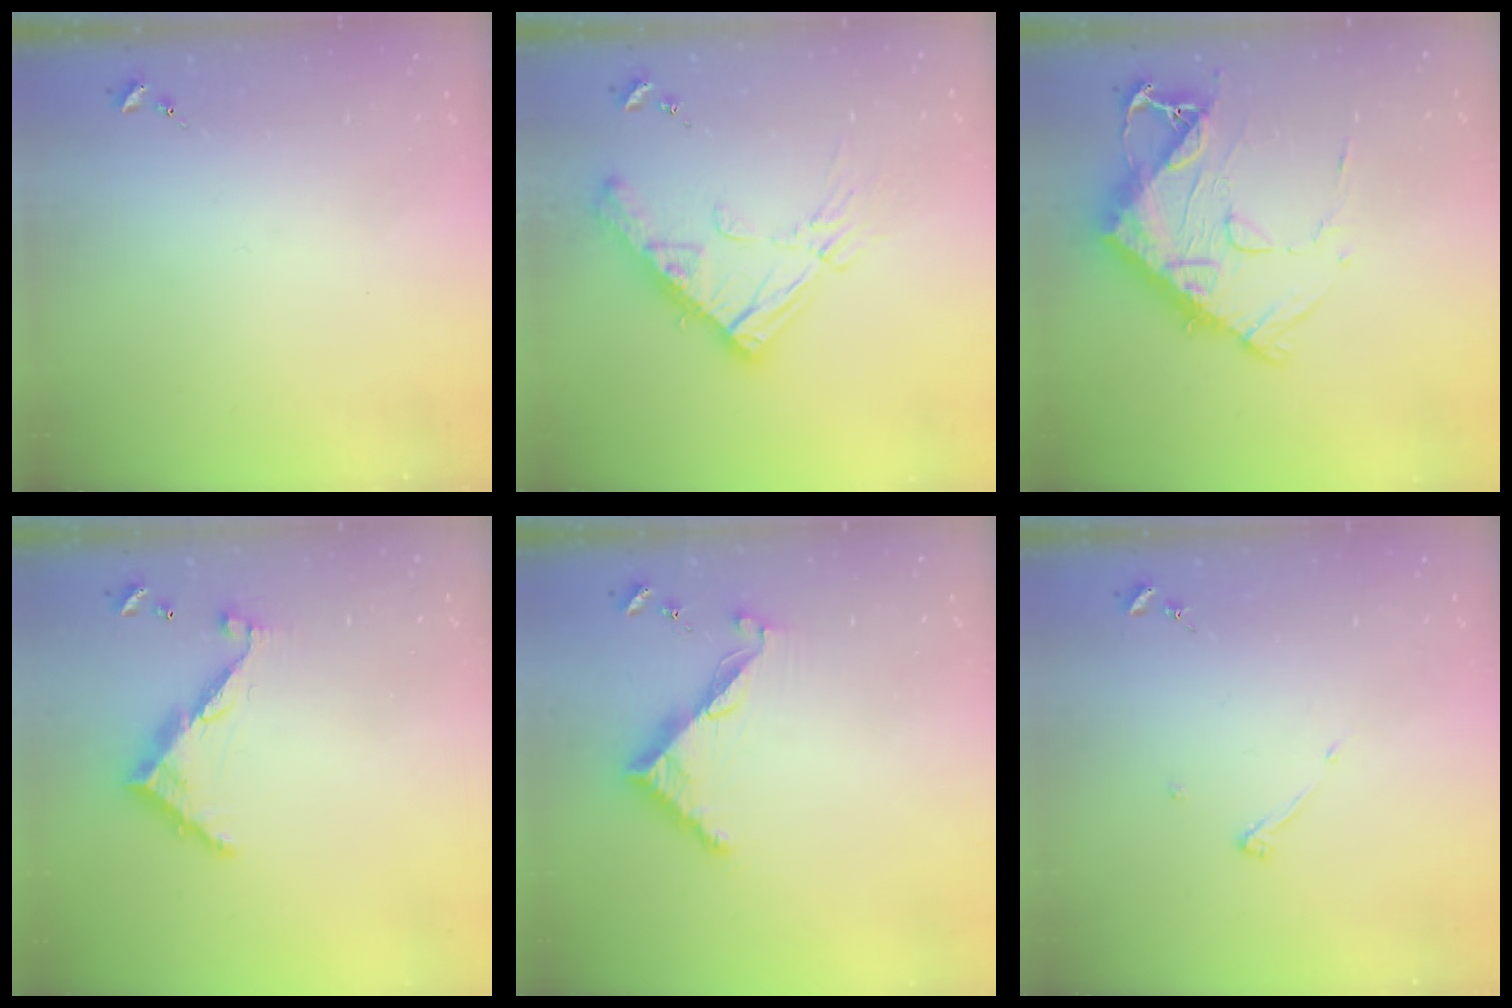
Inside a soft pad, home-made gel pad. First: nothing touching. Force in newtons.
{"total": 17.3, "press": 17.2, "slide": 1.7}
{"total": 15.6, "press": 15.6, "slide": 1.1}
{"total": 9.2, "press": 9.2, "slide": 0.6}
{"total": 8.7, "press": 8.7, "slide": 0.6}
{"total": 3.6, "press": 3.6, "slide": 0.4}